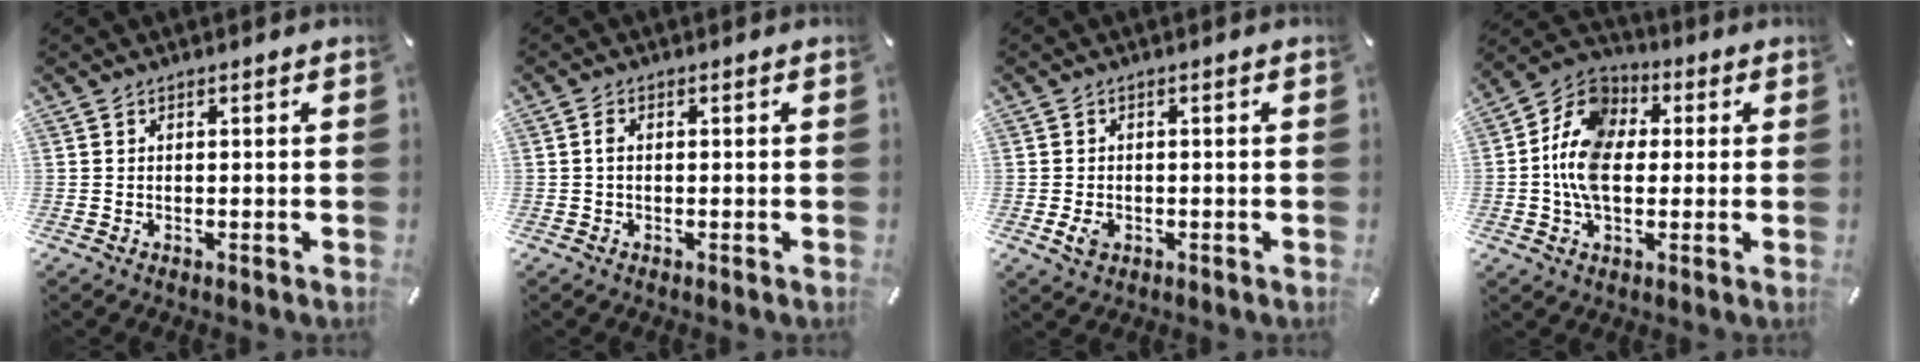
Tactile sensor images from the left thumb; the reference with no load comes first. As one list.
[{"total": 1.5, "force": [0.0, 0.8, 1.2], "torque": [-0.025, 0.003, -0.001]}, {"total": 3.0, "force": [-0.9, 2.2, 1.9], "torque": [-0.047, -0.001, -0.018]}, {"total": 12.5, "force": [-1.0, 9.2, 8.4], "torque": [-0.197, 0.019, -0.021]}]